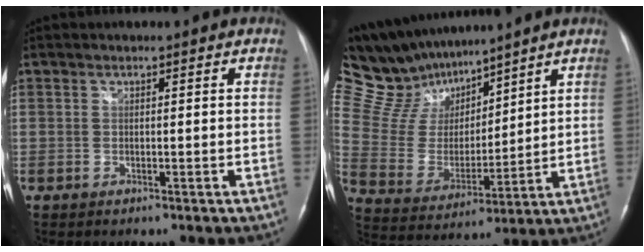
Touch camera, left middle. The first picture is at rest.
{"total": 14.3, "force": [12.7, 4.6, 4.9], "torque": [-0.113, 0.023, 0.251]}